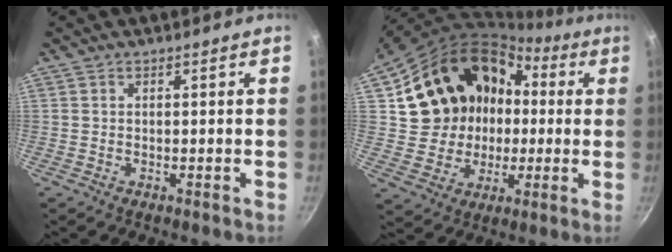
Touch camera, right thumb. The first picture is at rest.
{"total": 21.7, "force": [3.0, 18.6, 10.9], "torque": [-0.177, 0.050, 0.069]}